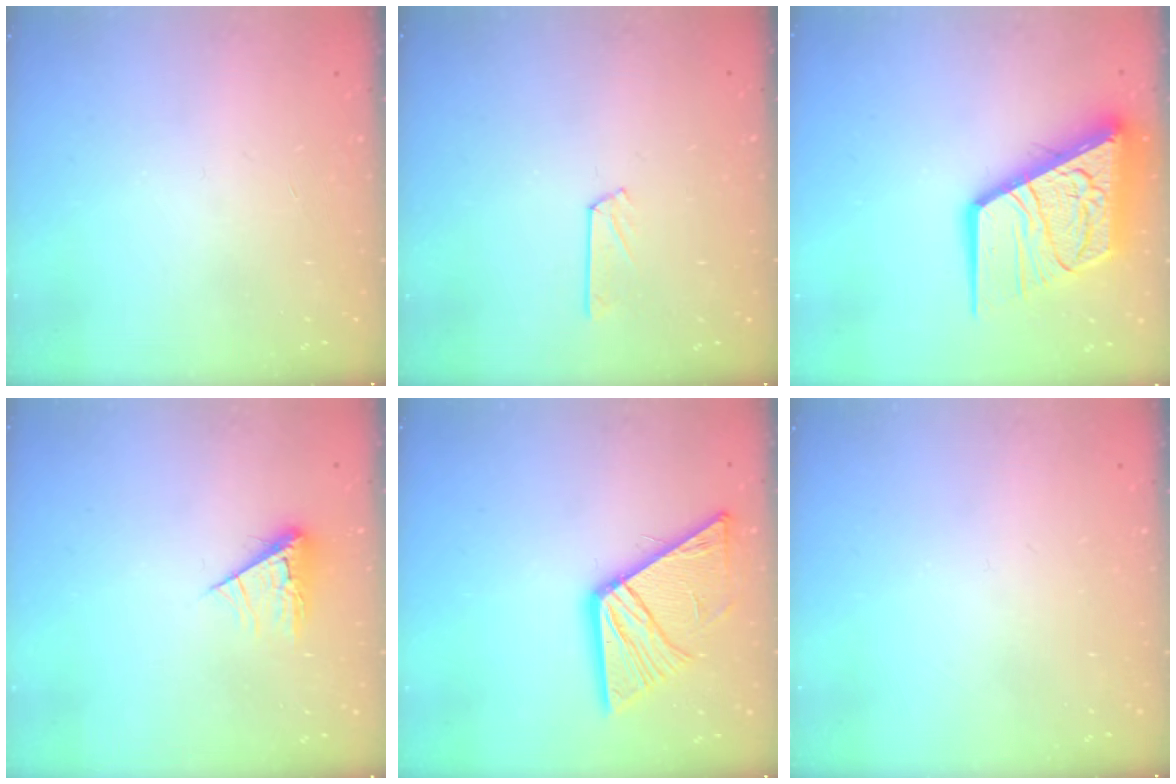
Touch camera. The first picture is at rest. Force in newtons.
{"total": 3.9, "press": 3.9, "slide": 0.5}
{"total": 22.6, "press": 22.4, "slide": 2.3}
{"total": 6.7, "press": 6.6, "slide": 1.0}
{"total": 14.6, "press": 14.6, "slide": 1.5}
{"total": 0.0}